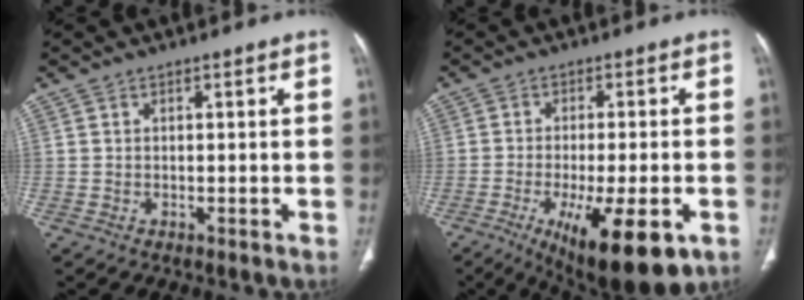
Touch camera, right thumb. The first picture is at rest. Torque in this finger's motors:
{"motor_torque": [0.92, 1.34, 0.28, -0.37, 0.14]}